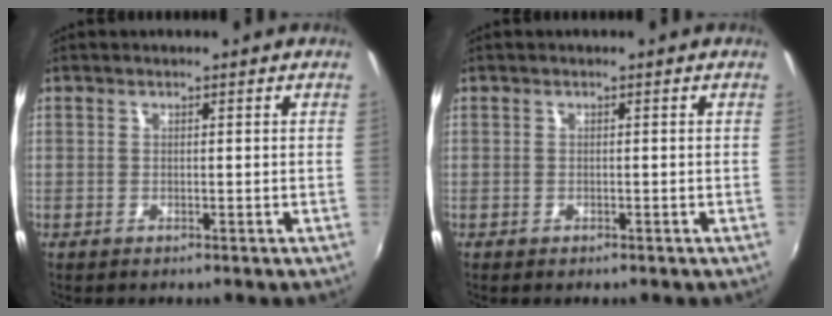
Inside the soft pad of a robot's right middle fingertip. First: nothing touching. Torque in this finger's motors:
{"motor_torque": [-0.15, 0.05, -0.01, -0.01]}